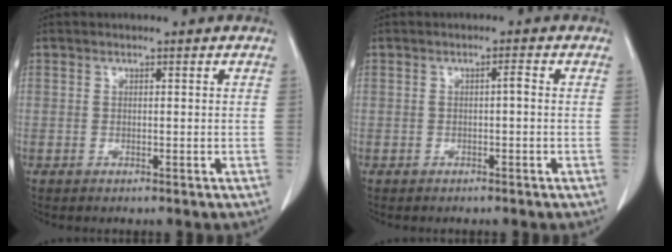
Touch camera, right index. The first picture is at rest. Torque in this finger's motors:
{"motor_torque": [0.15, -0.10, 0.00, 0.01]}